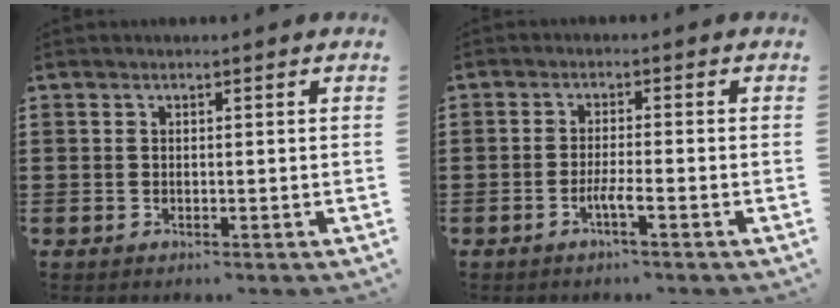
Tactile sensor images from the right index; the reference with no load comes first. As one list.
[{"total": 3.0, "force": [-1.6, 0.0, 2.5], "torque": [-0.050, -0.005, -0.032]}]